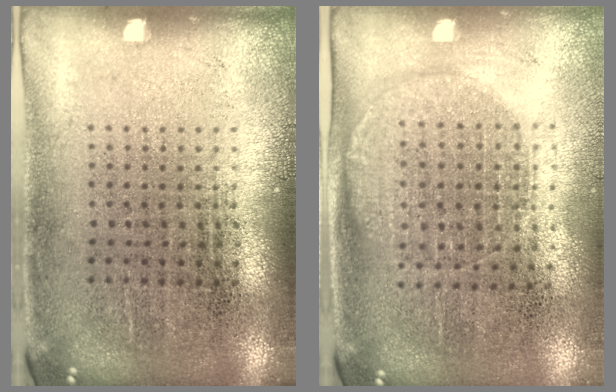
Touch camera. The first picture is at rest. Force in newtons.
{"total": 1.3, "press": 1.2, "slide": 0.5}